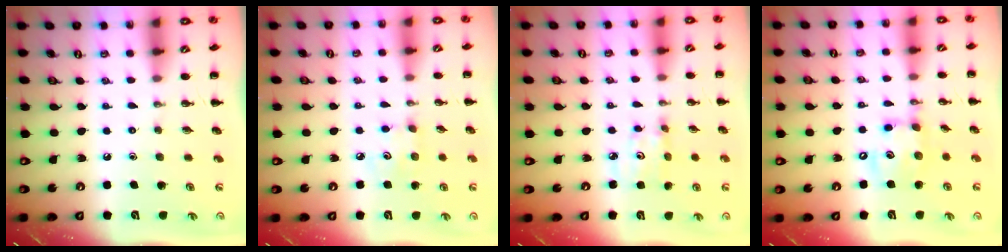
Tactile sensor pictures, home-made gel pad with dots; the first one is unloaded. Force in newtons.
{"total": 4.6, "press": 4.5, "slide": 1.1}
{"total": 2.8, "press": 2.8, "slide": 0.4}
{"total": 12.4, "press": 12.2, "slide": 2.1}